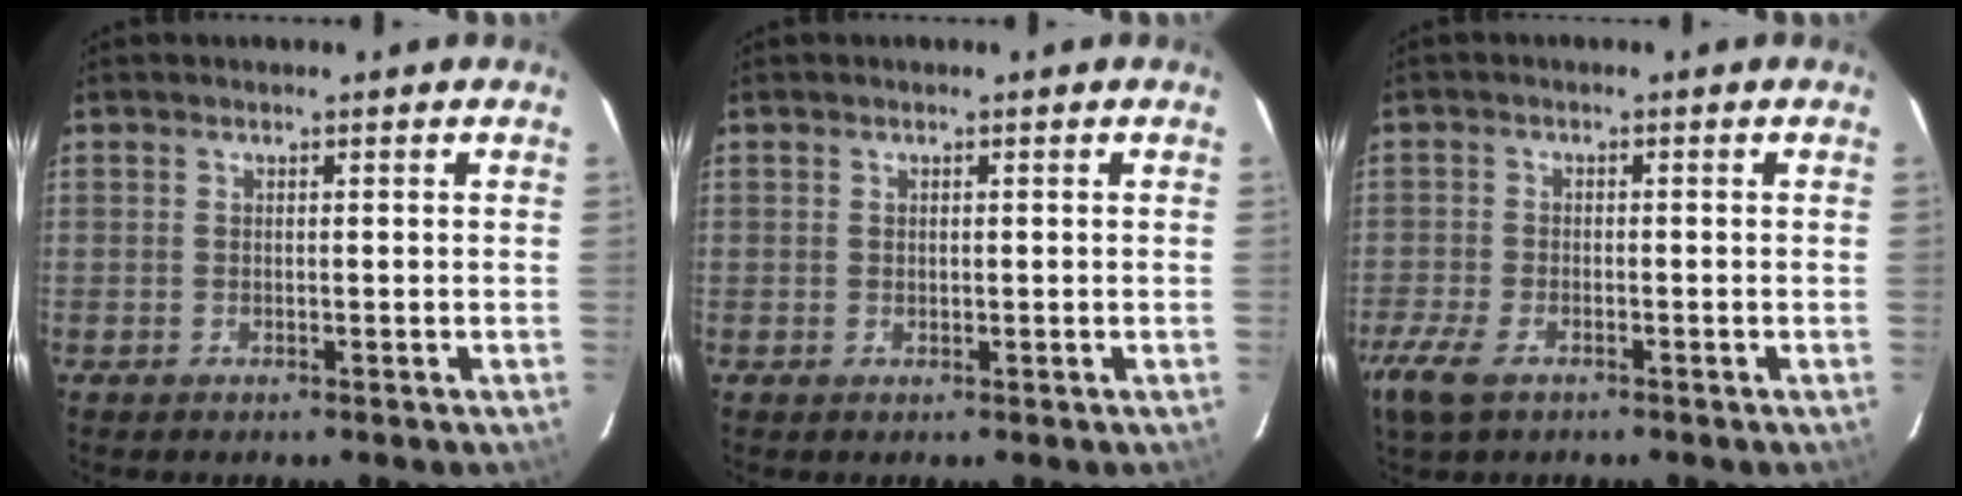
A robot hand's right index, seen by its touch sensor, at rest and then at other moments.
{"total": 0.7, "force": [0.2, 0.5, 0.5], "torque": [-0.008, 0.003, 0.005]}
{"total": 6.5, "force": [-4.2, 3.2, 3.9], "torque": [-0.108, -0.019, -0.079]}